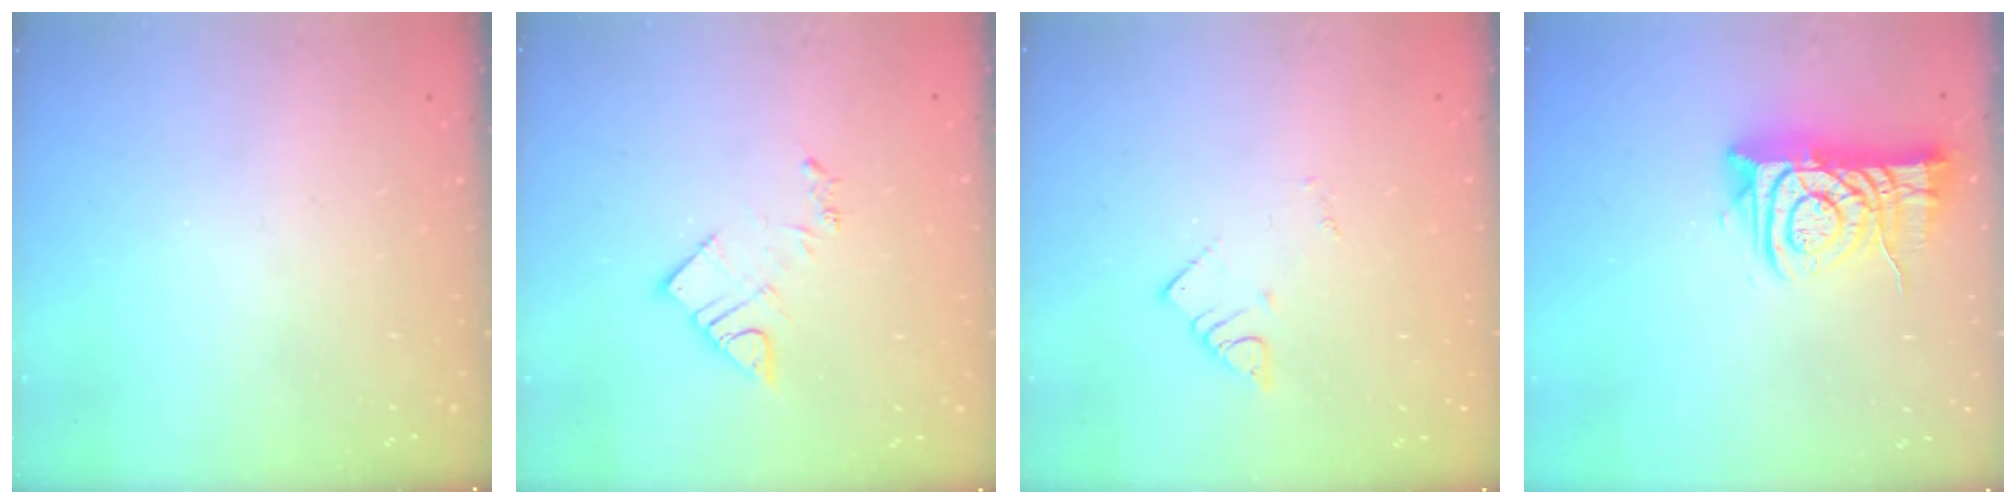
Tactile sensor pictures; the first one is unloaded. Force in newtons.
{"total": 7.9, "press": 7.9, "slide": 0.4}
{"total": 2.1, "press": 2.1, "slide": 0.3}
{"total": 10.6, "press": 10.6, "slide": 1.0}